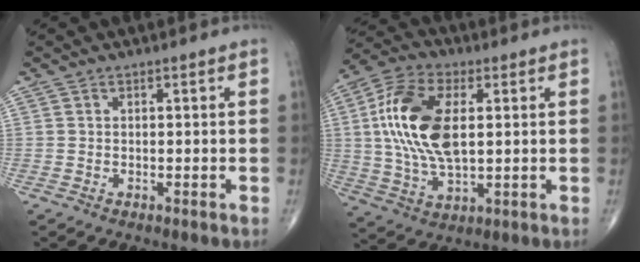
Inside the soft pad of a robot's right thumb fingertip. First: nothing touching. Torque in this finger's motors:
{"motor_torque": [1.84, 2.72, 1.96, 0.21, 0.67]}